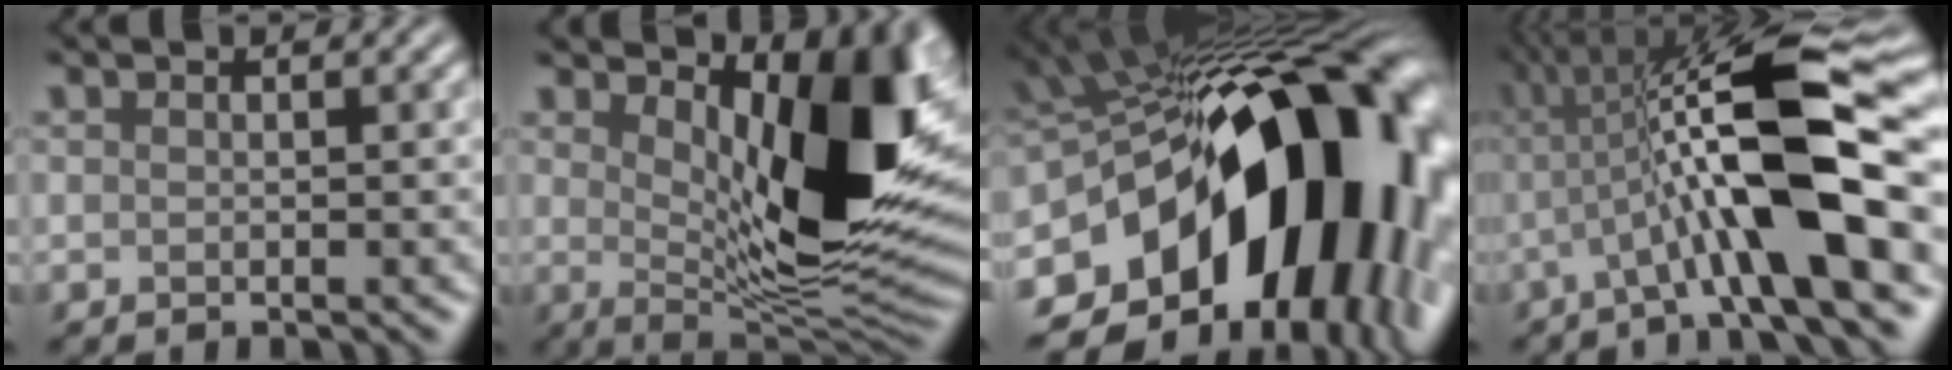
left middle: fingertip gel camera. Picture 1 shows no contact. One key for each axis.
{"total": 12.4, "fx": 3.1, "fy": 3.8, "fz": 11.3, "tx": -0.156, "ty": -0.017, "tz": 0.087}
{"total": 17.8, "fx": -4.4, "fy": 11.2, "fz": 13.2, "tx": -0.217, "ty": -0.019, "tz": -0.031}
{"total": 10.8, "fx": -1.8, "fy": 1.8, "fz": 10.5, "tx": -0.191, "ty": 0.013, "tz": -0.009}